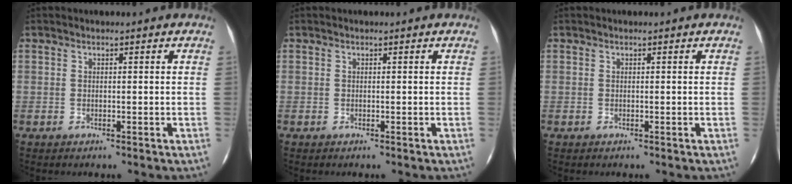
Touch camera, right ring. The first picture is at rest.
{"total": 0.0}
{"total": 0.0}